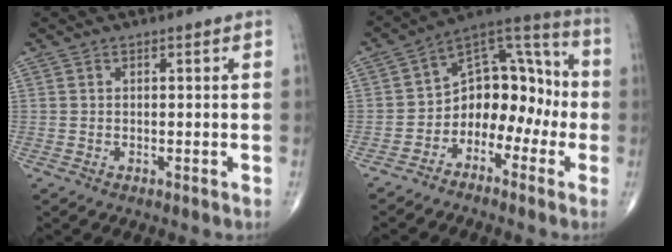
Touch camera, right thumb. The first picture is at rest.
{"total": 13.0, "force": [-3.6, 9.0, 8.6], "torque": [-0.079, 0.080, -0.073]}